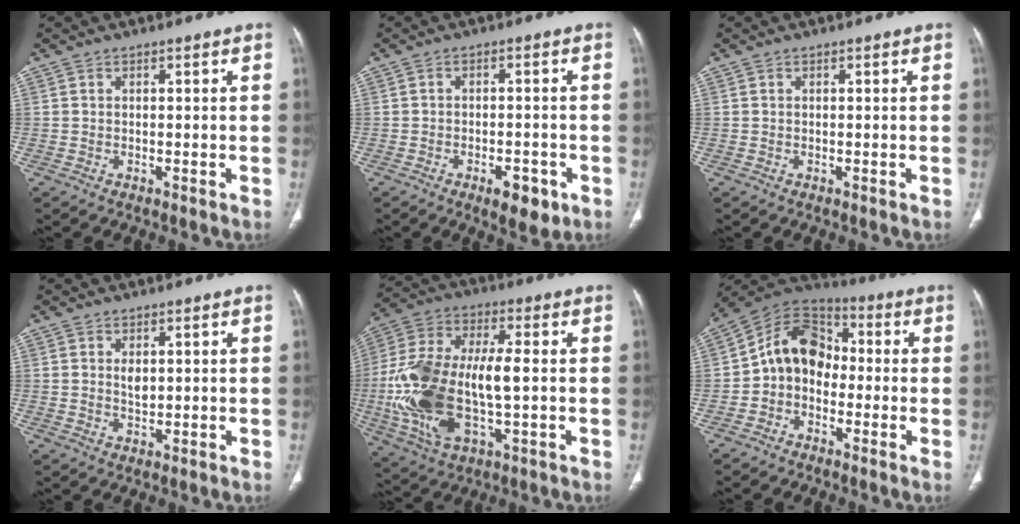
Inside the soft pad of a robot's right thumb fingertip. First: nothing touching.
{"total": 6.1, "force": [-2.9, 2.7, 4.5], "torque": [-0.052, 0.008, -0.035]}
{"total": 0.0}
{"total": 2.4, "force": [0.6, 1.4, 1.9], "torque": [-0.028, -0.006, 0.014]}
{"total": 20.9, "force": [-1.6, 9.4, 18.6], "torque": [-0.402, 0.011, -0.025]}
{"total": 11.5, "force": [-1.2, 9.0, 7.1], "torque": [-0.097, 0.047, -0.039]}